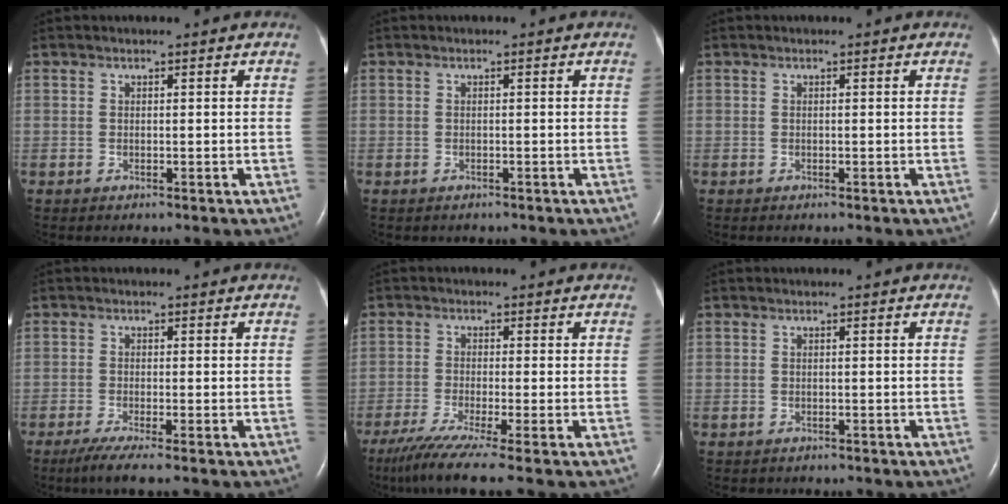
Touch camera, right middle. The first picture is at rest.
{"total": 0.7, "force": [-0.5, 0.4, 0.1], "torque": [-0.007, 0.002, -0.006]}
{"total": 0.0}
{"total": 4.0, "force": [-2.7, -0.1, 2.9], "torque": [-0.057, -0.014, -0.053]}
{"total": 8.4, "force": [-6.3, -1.1, 5.4], "torque": [-0.085, -0.030, -0.105]}
{"total": 0.7, "force": [-0.5, 0.4, 0.0], "torque": [-0.007, 0.003, -0.005]}